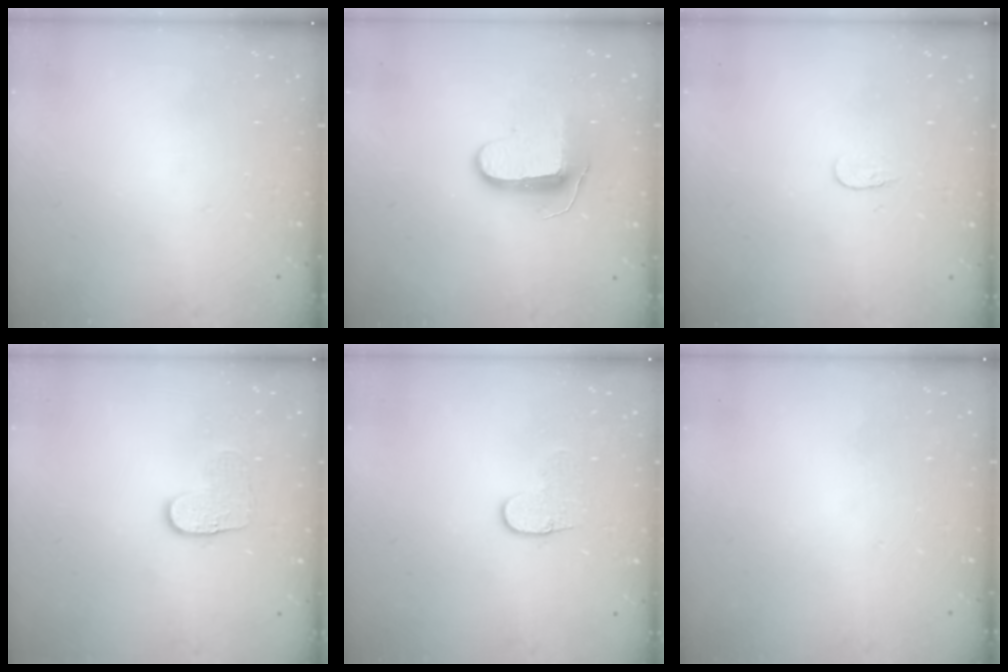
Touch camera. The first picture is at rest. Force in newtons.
{"total": 10.5, "press": 10.4, "slide": 1.0}
{"total": 3.8, "press": 3.7, "slide": 0.4}
{"total": 5.5, "press": 5.5, "slide": 0.4}
{"total": 5.7, "press": 5.6, "slide": 0.6}
{"total": 0.0}